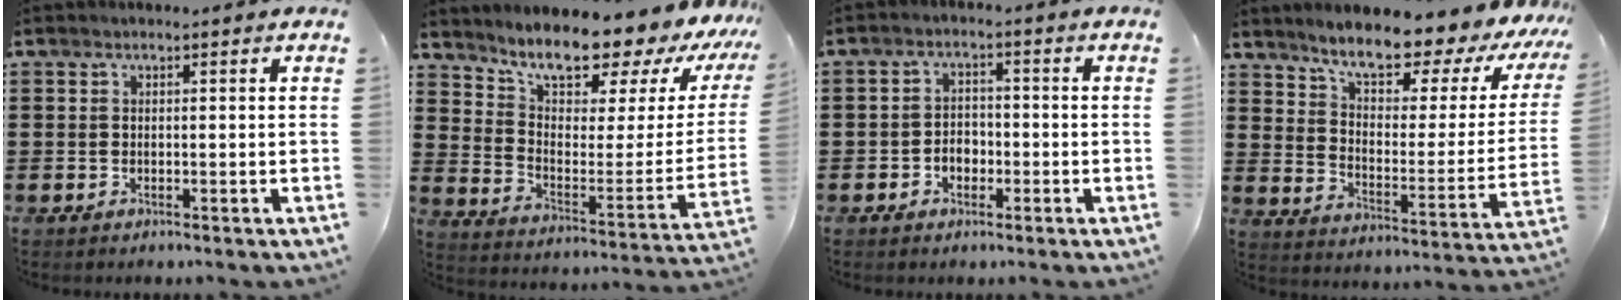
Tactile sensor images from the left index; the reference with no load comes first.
{"total": 10.1, "force": [9.3, 2.0, 3.4], "torque": [-0.076, -0.090, 0.152]}
{"total": 2.7, "force": [-1.3, 1.9, 1.3], "torque": [-0.026, 0.004, -0.028]}
{"total": 8.8, "force": [7.4, 2.0, 4.4], "torque": [-0.094, -0.056, 0.120]}